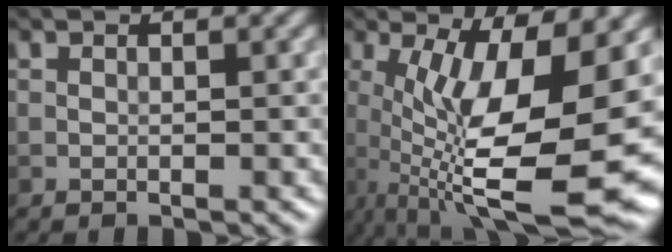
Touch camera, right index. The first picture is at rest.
{"total": 13.8, "force": [-1.2, 4.1, 13.1], "torque": [-0.204, -0.014, -0.015]}